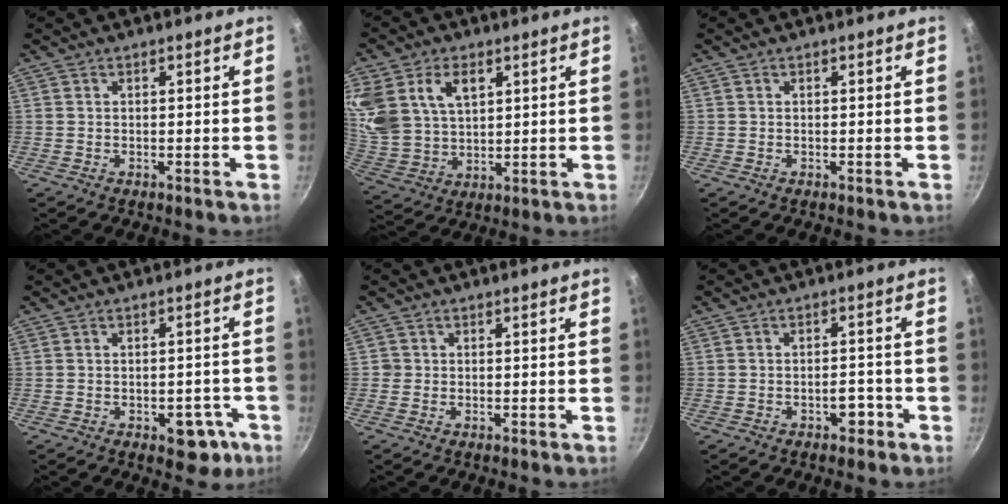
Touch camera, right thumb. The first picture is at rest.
{"total": 17.6, "force": [6.6, 11.6, 11.4], "torque": [-0.254, -0.001, 0.137]}
{"total": 0.0}
{"total": 8.3, "force": [-4.2, 4.4, 5.7], "torque": [-0.043, 0.038, -0.047]}
{"total": 1.1, "force": [-0.1, 1.1, 0.1], "torque": [0.005, 0.004, -0.002]}
{"total": 3.6, "force": [-1.9, 2.1, 2.3], "torque": [-0.018, 0.020, -0.027]}